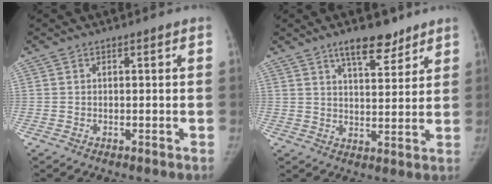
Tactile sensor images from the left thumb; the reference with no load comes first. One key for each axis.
{"total": 8.3, "fx": 5.9, "fy": 3.2, "fz": 4.9, "tx": -0.052, "ty": -0.038, "tz": 0.094}